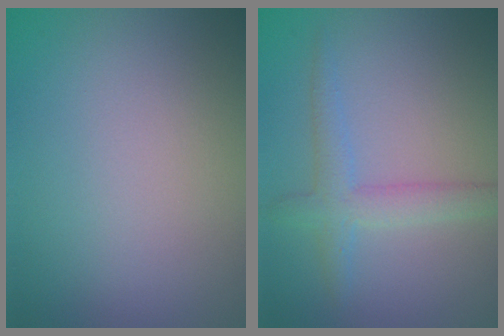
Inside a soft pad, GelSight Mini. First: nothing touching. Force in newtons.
{"total": 2.9, "press": 2.9, "slide": 0.1}